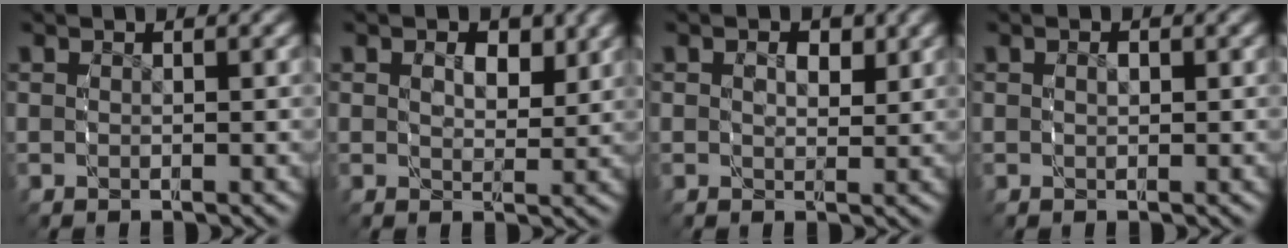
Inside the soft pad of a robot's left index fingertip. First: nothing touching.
{"total": 2.2, "force": [0.6, 1.5, 1.5], "torque": [-0.020, -0.009, 0.010]}
{"total": 1.8, "force": [0.2, 1.3, 1.2], "torque": [-0.012, -0.006, 0.004]}
{"total": 0.8, "force": [-0.1, 0.6, 0.5], "torque": [-0.011, -0.003, 0.000]}